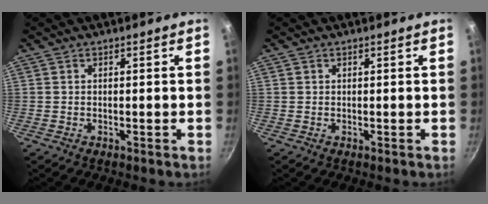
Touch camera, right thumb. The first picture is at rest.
{"total": 0.0}